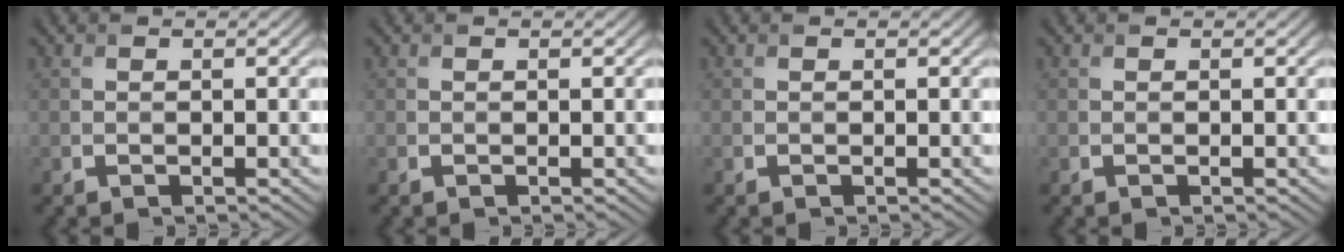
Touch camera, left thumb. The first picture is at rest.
{"total": 0.0}
{"total": 0.0}
{"total": 0.0}